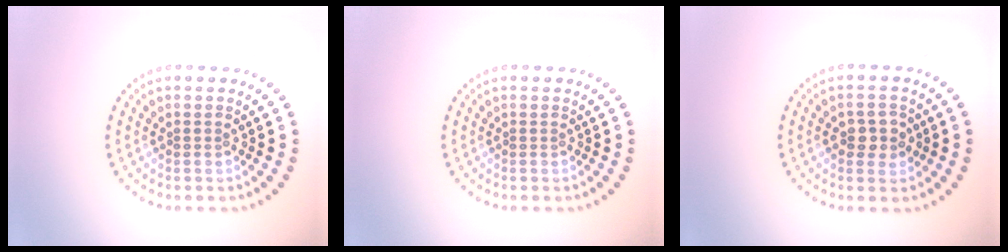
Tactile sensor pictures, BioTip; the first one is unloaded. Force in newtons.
{"total": 0.0}
{"total": 2.1, "press": 2.1, "slide": 0.2}